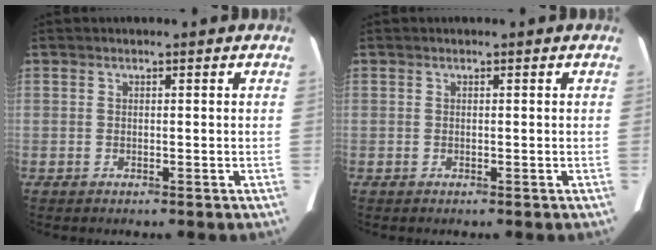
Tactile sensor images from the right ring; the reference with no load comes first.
{"total": 0.0}